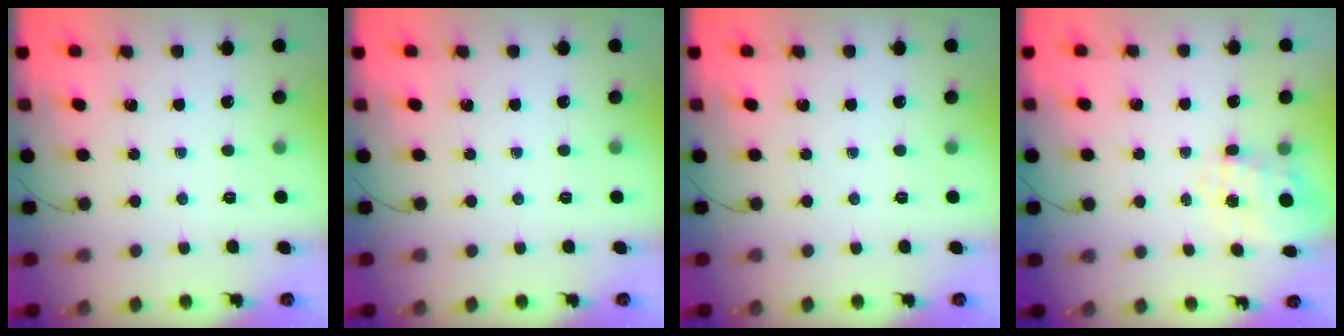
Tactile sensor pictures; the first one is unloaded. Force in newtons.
{"total": 0.0}
{"total": 0.0}
{"total": 7.1, "press": 7.0, "slide": 0.8}